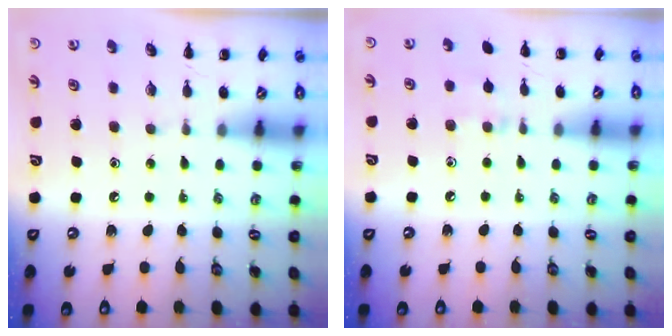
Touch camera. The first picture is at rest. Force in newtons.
{"total": 4.9, "press": 4.6, "slide": 1.7}